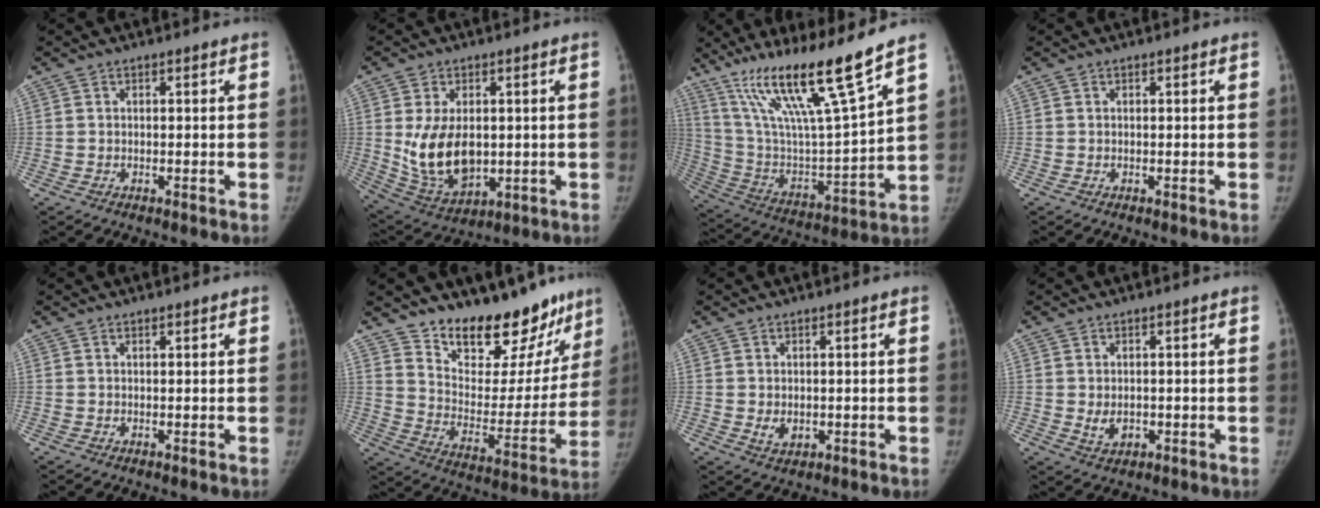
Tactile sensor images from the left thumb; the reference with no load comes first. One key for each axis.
{"total": 12.8, "fx": 0.6, "fy": 8.3, "fz": 9.7, "tx": -0.153, "ty": -0.014, "tz": 0.038}
{"total": 22.0, "fx": 14.9, "fy": 1.2, "fz": 16.2, "tx": -0.268, "ty": -0.062, "tz": 0.276}
{"total": 0.0}
{"total": 0.8, "fx": 0.7, "fy": 0.3, "fz": 0.3, "tx": -0.007, "ty": -0.004, "tz": 0.011}
{"total": 22.9, "fx": 18.1, "fy": 9.9, "fz": 9.9, "tx": -0.099, "ty": -0.120, "tz": 0.274}
{"total": 2.8, "fx": 0.1, "fy": 2.1, "fz": 1.9, "tx": -0.024, "ty": -0.006, "tz": 0.012}
{"total": 3.2, "fx": -0.1, "fy": 2.4, "fz": 2.2, "tx": -0.029, "ty": -0.006, "tz": 0.010}